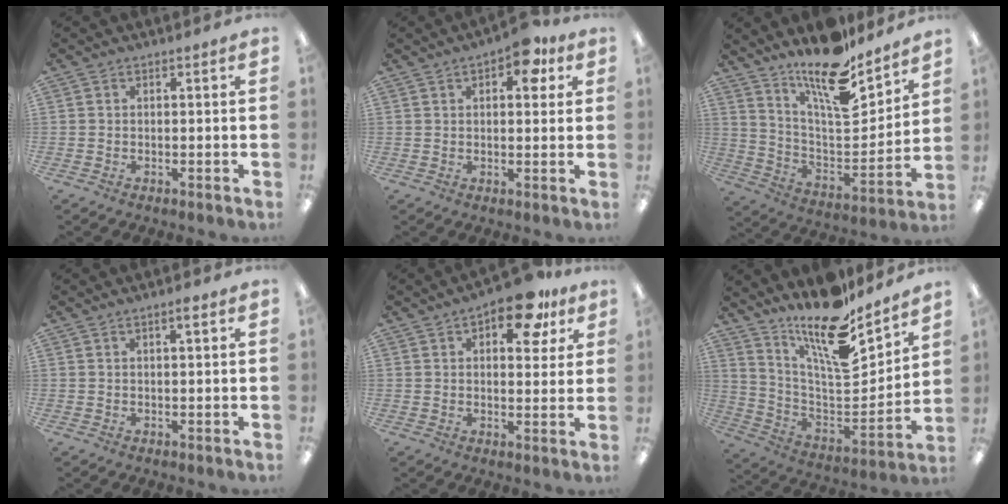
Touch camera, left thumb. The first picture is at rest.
{"total": 8.2, "force": [3.7, 4.2, 6.0], "torque": [-0.073, -0.007, 0.059]}
{"total": 16.9, "force": [13.9, 4.5, 8.6], "torque": [-0.153, -0.111, 0.240]}
{"total": 1.8, "force": [1.1, 0.3, 1.4], "torque": [-0.022, -0.002, 0.017]}
{"total": 12.1, "force": [7.0, 5.6, 8.1], "torque": [-0.097, -0.026, 0.114]}
{"total": 18.5, "force": [14.7, 4.9, 10.0], "torque": [-0.187, -0.122, 0.254]}